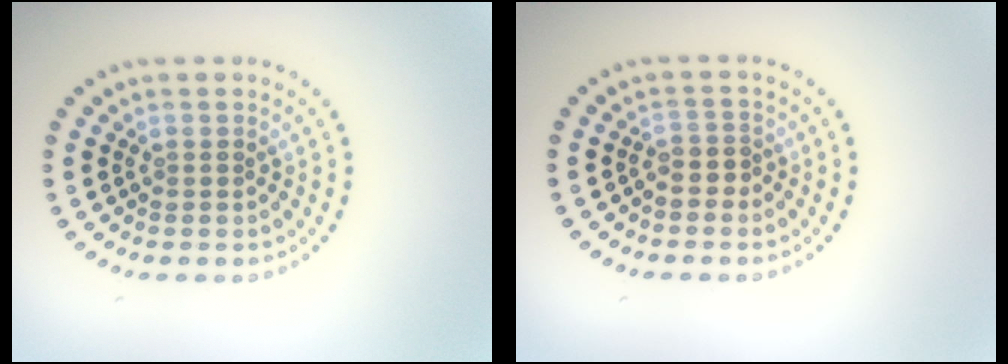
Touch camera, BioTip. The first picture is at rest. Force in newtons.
{"total": 1.4, "press": 1.1, "slide": 0.9}